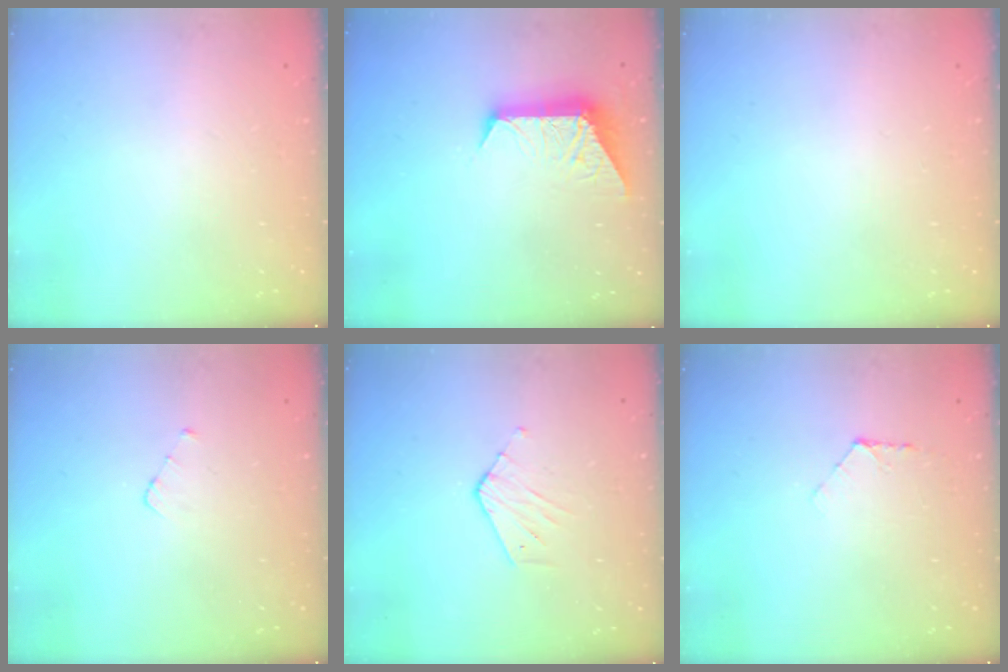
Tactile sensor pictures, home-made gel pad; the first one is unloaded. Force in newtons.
{"total": 10.7, "press": 10.7, "slide": 0.6}
{"total": 0.0}
{"total": 2.7, "press": 2.7, "slide": 0.3}
{"total": 3.2, "press": 3.1, "slide": 0.2}
{"total": 5.8, "press": 5.7, "slide": 0.6}